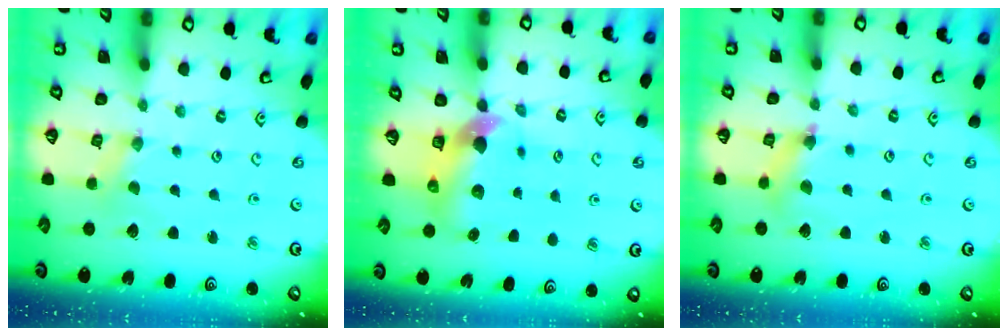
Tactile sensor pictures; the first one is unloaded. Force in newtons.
{"total": 8.9, "press": 8.8, "slide": 1.2}
{"total": 5.3, "press": 5.3, "slide": 0.5}